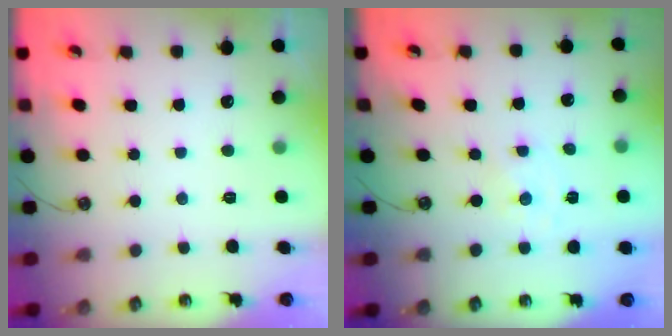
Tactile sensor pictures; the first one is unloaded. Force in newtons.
{"total": 0.0}